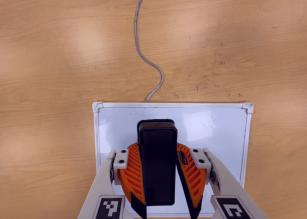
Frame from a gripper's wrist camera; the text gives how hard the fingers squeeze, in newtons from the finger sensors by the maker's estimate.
{"total": 9.7, "left": 9.1, "right": 10.3}